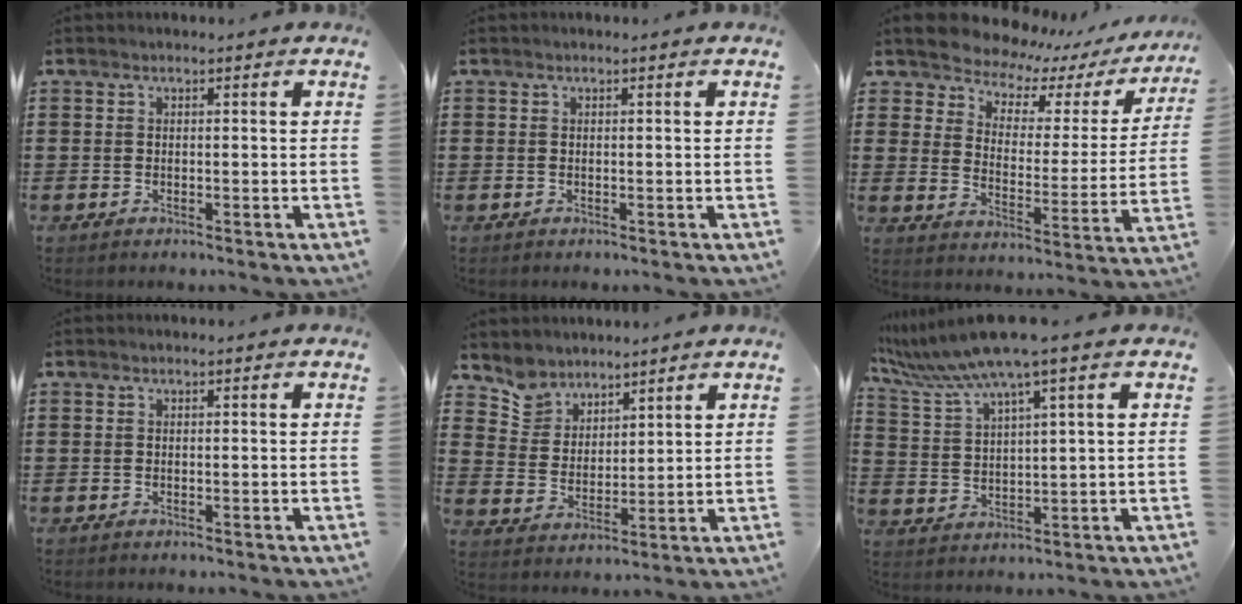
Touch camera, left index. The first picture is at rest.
{"total": 0.0}
{"total": 5.8, "force": [5.6, 1.4, 0.5], "torque": [-0.047, -0.046, 0.093]}
{"total": 0.0}
{"total": 5.6, "force": [4.8, 2.8, -0.1], "torque": [-0.029, -0.017, 0.093]}
{"total": 7.7, "force": [5.7, -0.3, 5.2], "torque": [-0.125, -0.028, 0.096]}